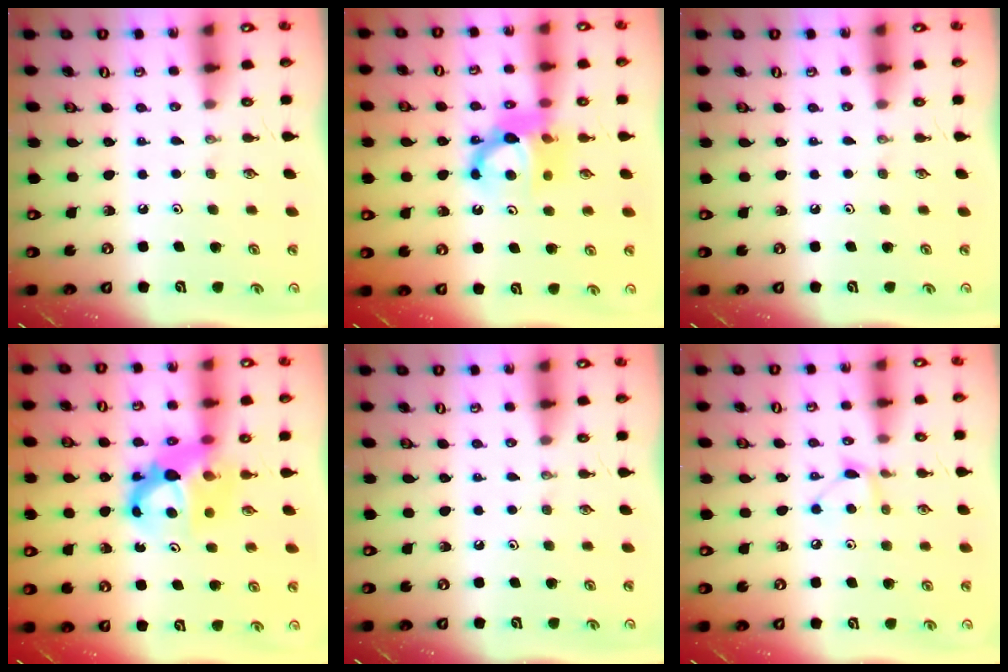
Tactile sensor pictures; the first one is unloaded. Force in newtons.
{"total": 10.0, "press": 9.8, "slide": 1.5}
{"total": 0.0}
{"total": 8.3, "press": 8.2, "slide": 0.8}
{"total": 0.0}
{"total": 7.4, "press": 7.4, "slide": 0.6}